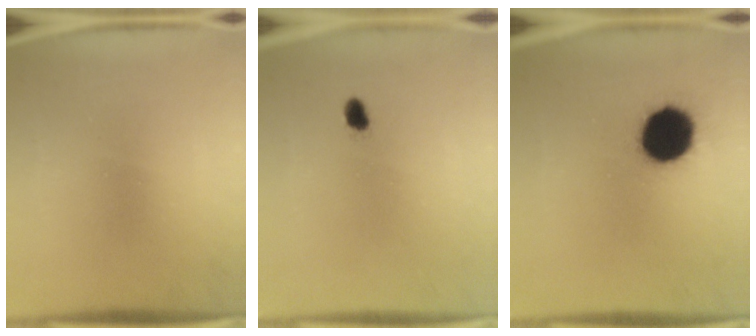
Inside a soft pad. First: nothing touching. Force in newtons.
{"total": 1.8}
{"total": 15.3}